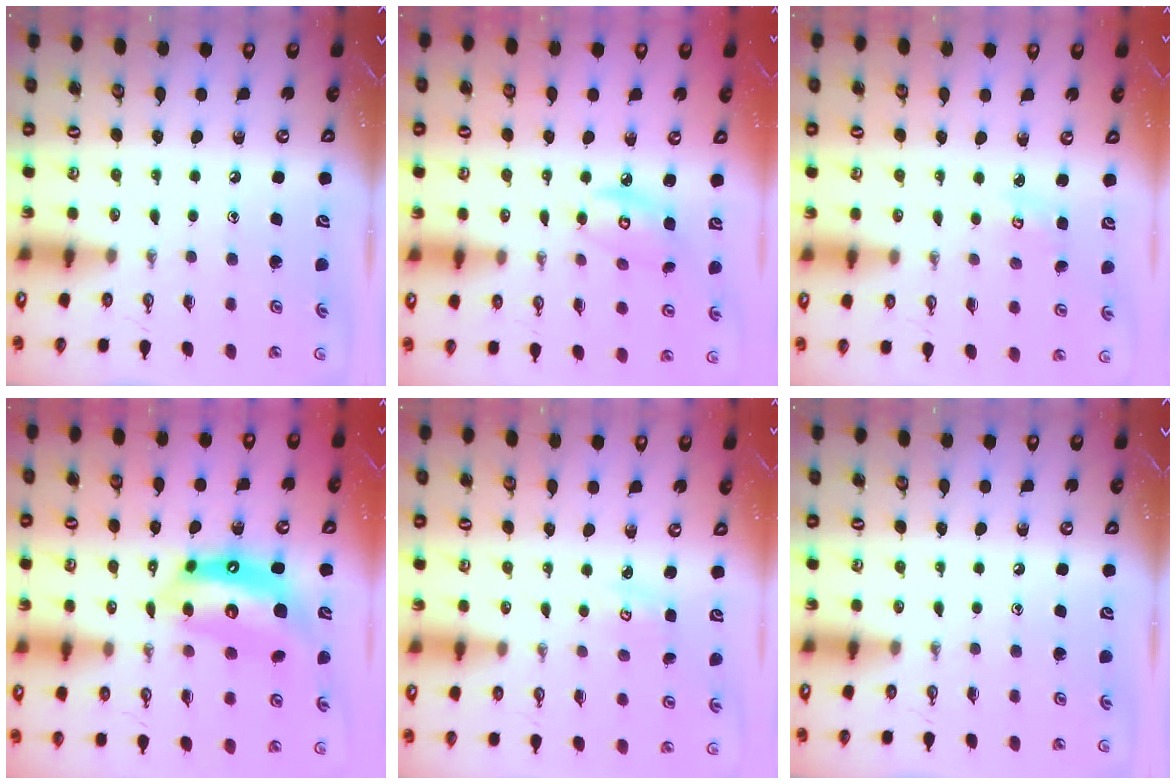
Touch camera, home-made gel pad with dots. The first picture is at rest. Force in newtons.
{"total": 6.7, "press": 6.7, "slide": 0.3}
{"total": 2.7, "press": 2.7, "slide": 0.3}
{"total": 13.1, "press": 13.0, "slide": 1.4}
{"total": 2.3, "press": 2.3, "slide": 0.4}
{"total": 0.0}